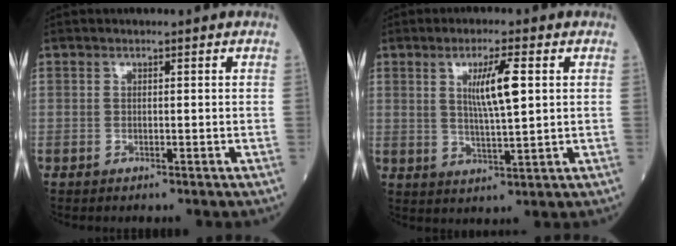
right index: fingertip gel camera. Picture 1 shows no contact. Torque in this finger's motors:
{"motor_torque": [0.21, 0.09, 0.16, 0.05]}